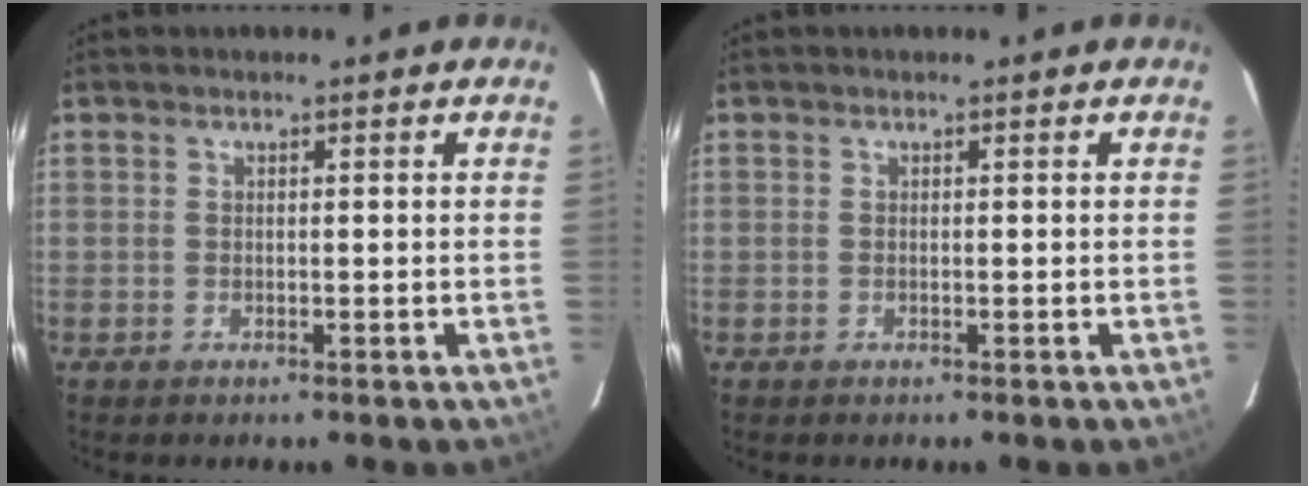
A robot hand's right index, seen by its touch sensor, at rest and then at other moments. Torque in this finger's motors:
{"motor_torque": [0.00, 0.00, 0.02, 0.00]}